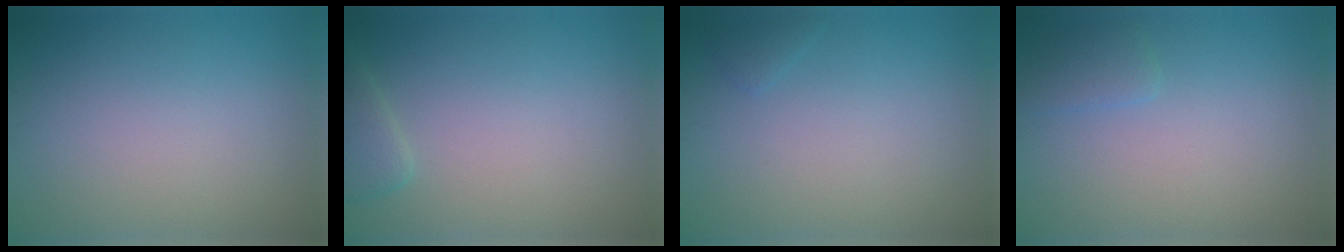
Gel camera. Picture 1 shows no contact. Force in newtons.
{"total": 1.9, "press": 1.8, "slide": 0.2}
{"total": 0.7, "press": 0.7, "slide": 0.1}
{"total": 1.4, "press": 1.4, "slide": 0.1}